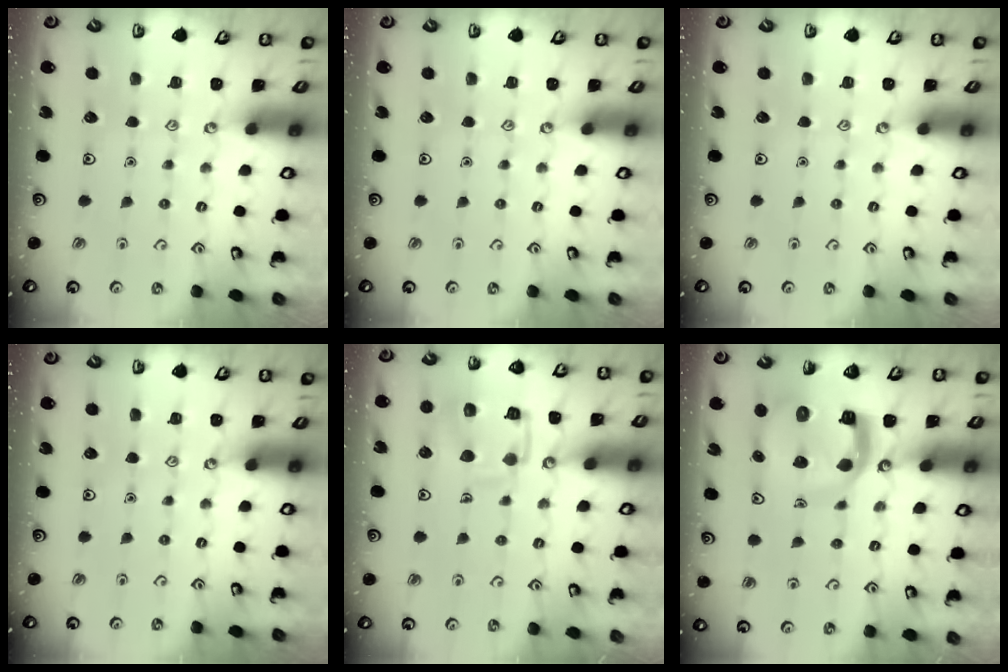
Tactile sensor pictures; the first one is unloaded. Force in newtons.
{"total": 0.0}
{"total": 0.0}
{"total": 0.0}
{"total": 13.0, "press": 13.0, "slide": 1.4}
{"total": 9.7, "press": 9.6, "slide": 1.3}